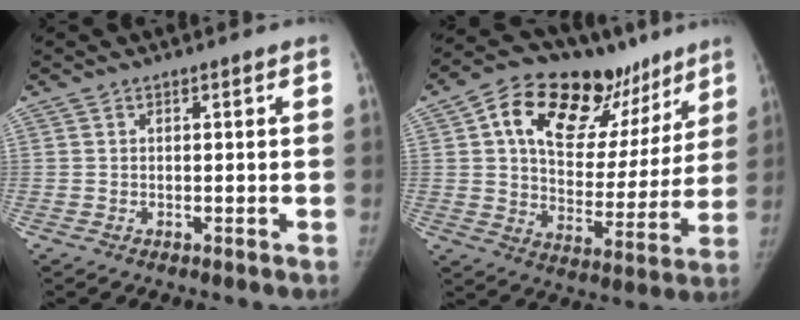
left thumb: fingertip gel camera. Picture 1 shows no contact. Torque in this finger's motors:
{"motor_torque": [0.52, 0.54, 0.30, -0.03, 0.05]}